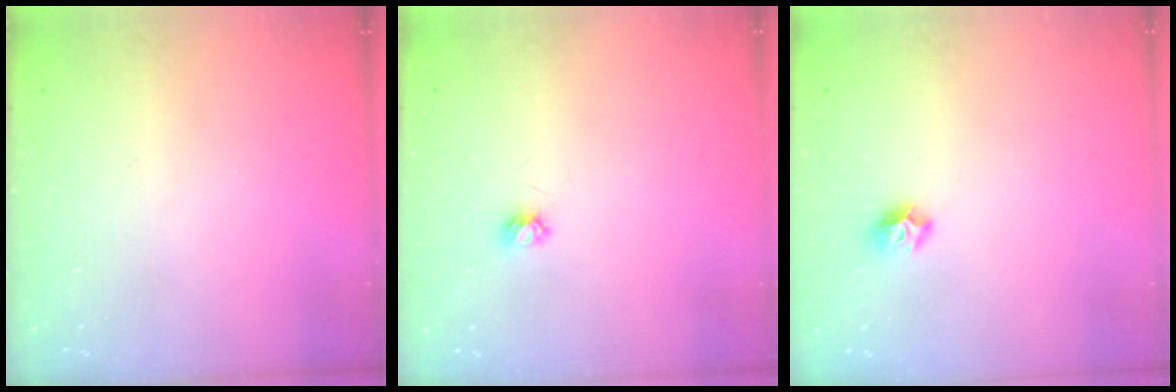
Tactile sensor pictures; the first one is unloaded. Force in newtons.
{"total": 3.5, "press": 3.5, "slide": 0.4}
{"total": 6.7, "press": 6.7, "slide": 0.8}